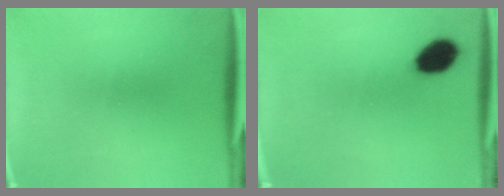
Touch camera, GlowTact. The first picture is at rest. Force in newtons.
{"total": 8.0}